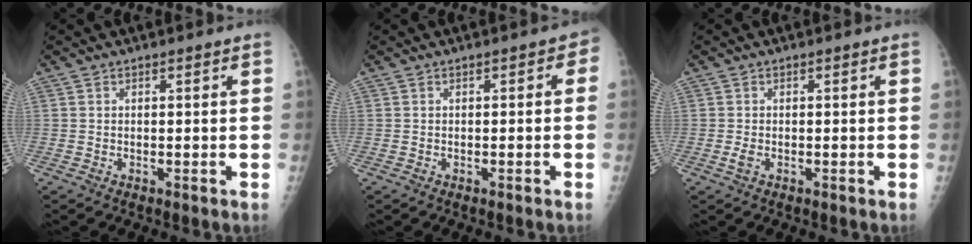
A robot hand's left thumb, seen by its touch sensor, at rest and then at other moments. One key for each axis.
{"total": 2.1, "fx": -0.5, "fy": 1.5, "fz": 1.4, "tx": 0.004, "ty": 0.018, "tz": -0.013}
{"total": 1.2, "fx": -0.4, "fy": 0.7, "fz": 1.0, "tx": -0.021, "ty": -0.003, "tz": -0.007}